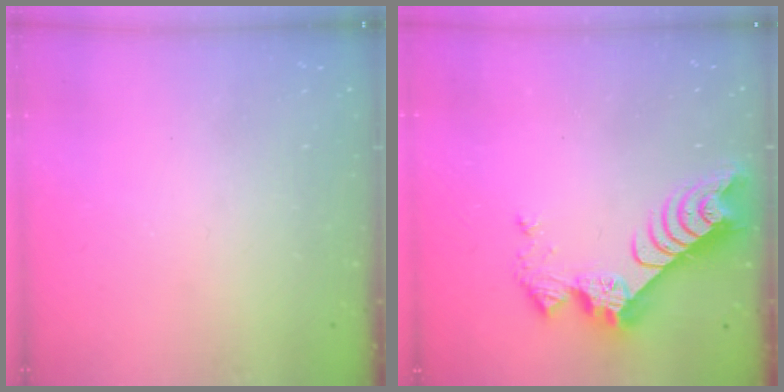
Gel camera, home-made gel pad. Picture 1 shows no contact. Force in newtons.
{"total": 9.5, "press": 9.5, "slide": 0.8}